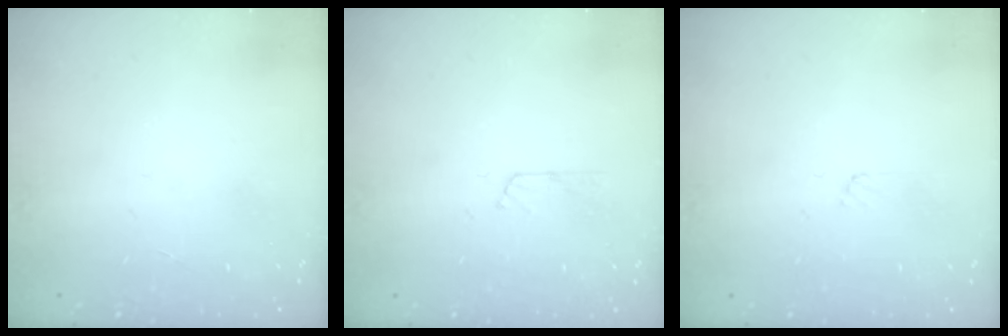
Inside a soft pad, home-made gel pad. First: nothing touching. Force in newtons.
{"total": 2.7, "press": 2.7, "slide": 0.3}
{"total": 3.6, "press": 3.6, "slide": 0.4}